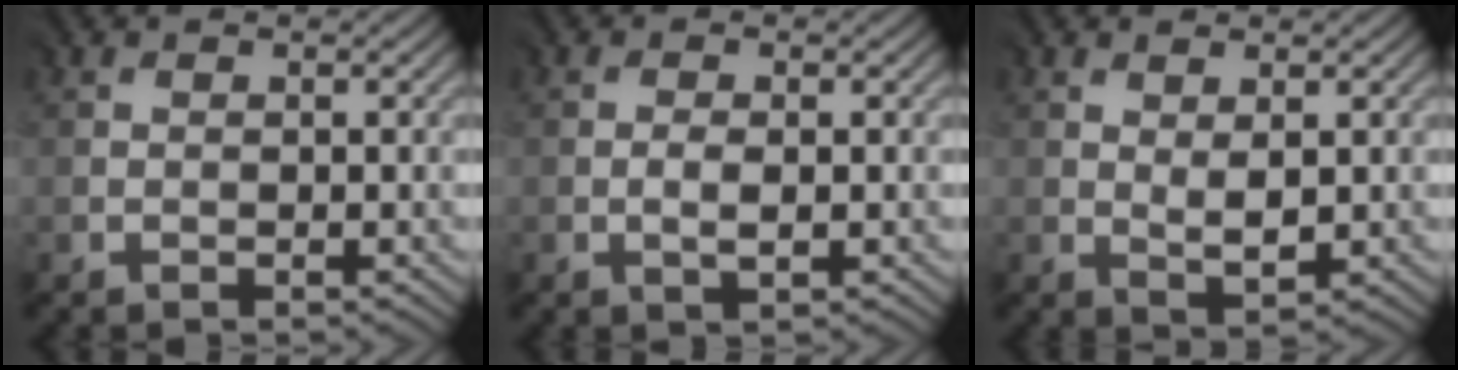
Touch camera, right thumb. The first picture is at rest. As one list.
[{"total": 1.2, "force": [-0.4, 0.4, 1.0], "torque": [-0.021, -0.004, -0.003]}, {"total": 2.4, "force": [0.7, 1.1, 2.0], "torque": [-0.042, -0.006, 0.021]}]